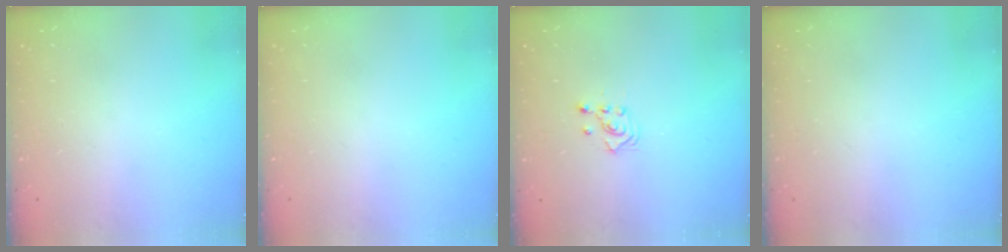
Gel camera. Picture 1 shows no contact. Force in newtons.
{"total": 0.0}
{"total": 2.5, "press": 2.3, "slide": 1.0}
{"total": 0.0}